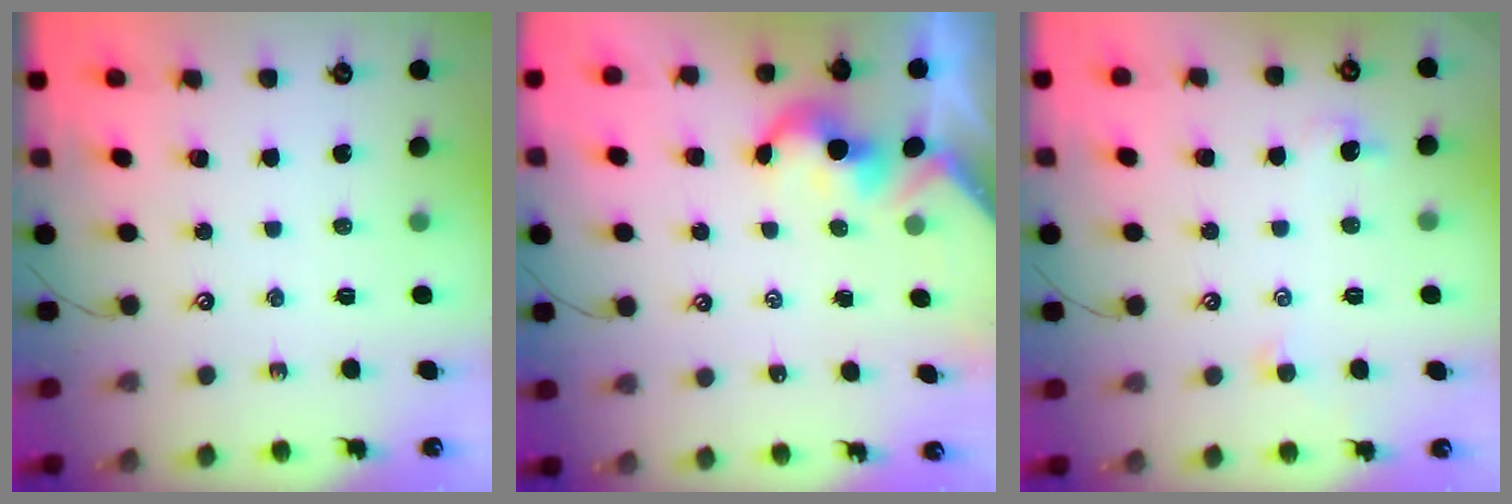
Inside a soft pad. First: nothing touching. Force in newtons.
{"total": 2.3, "press": 2.3, "slide": 0.3}
{"total": 0.7, "press": 0.4, "slide": 0.6}